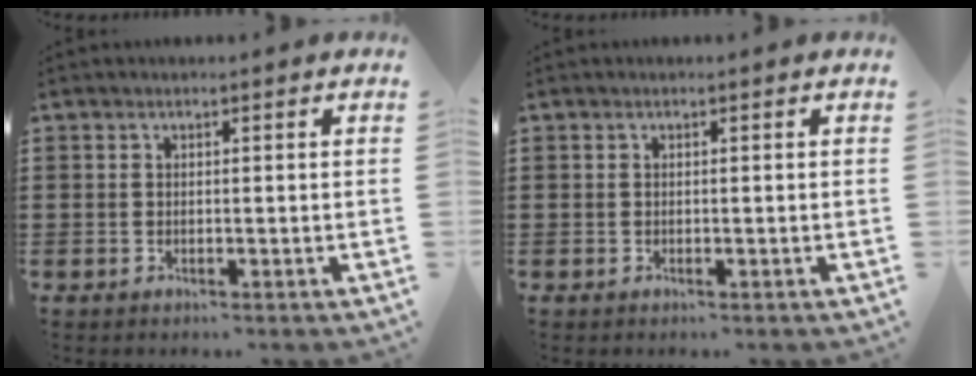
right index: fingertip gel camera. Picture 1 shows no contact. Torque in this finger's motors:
{"motor_torque": [0.24, 0.25, 0.03, 0.00]}